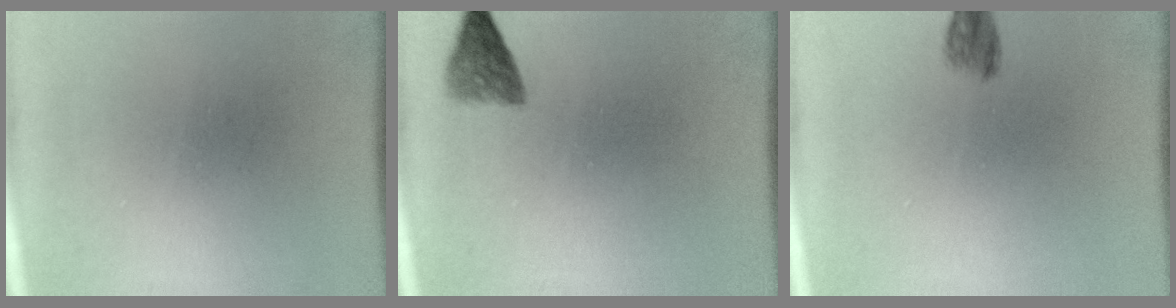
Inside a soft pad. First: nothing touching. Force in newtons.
{"total": 2.6}
{"total": 2.4}